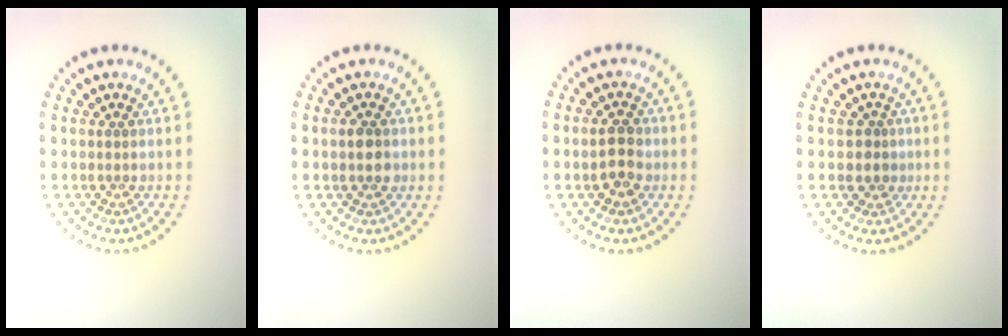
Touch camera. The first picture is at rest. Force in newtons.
{"total": 2.2, "press": 2.2, "slide": 0.1}
{"total": 2.7, "press": 2.7, "slide": 0.1}
{"total": 1.5, "press": 1.3, "slide": 0.7}